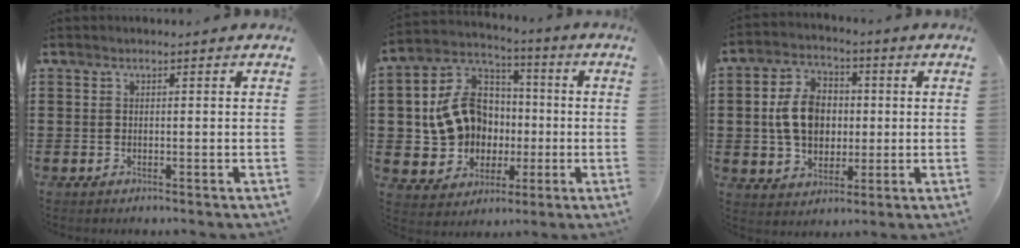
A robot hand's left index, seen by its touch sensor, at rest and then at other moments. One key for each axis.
{"total": 11.9, "fx": 0.1, "fy": 10.2, "fz": 6.0, "tx": -0.166, "ty": 0.008, "tz": 0.008}
{"total": 8.9, "fx": 0.4, "fy": 6.7, "fz": 5.8, "tx": -0.135, "ty": 0.014, "tz": 0.004}